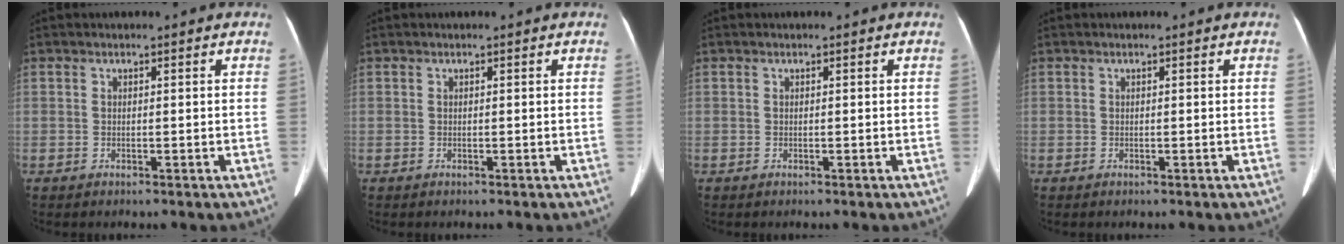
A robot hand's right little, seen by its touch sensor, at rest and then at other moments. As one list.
[{"total": 0.0}, {"total": 0.0}, {"total": 0.0}]